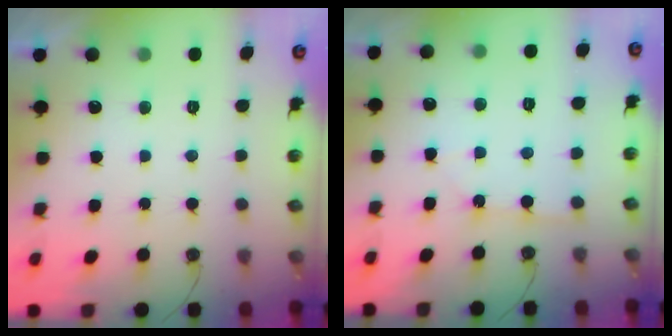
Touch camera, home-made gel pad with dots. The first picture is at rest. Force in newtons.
{"total": 3.8, "press": 3.7, "slide": 0.5}